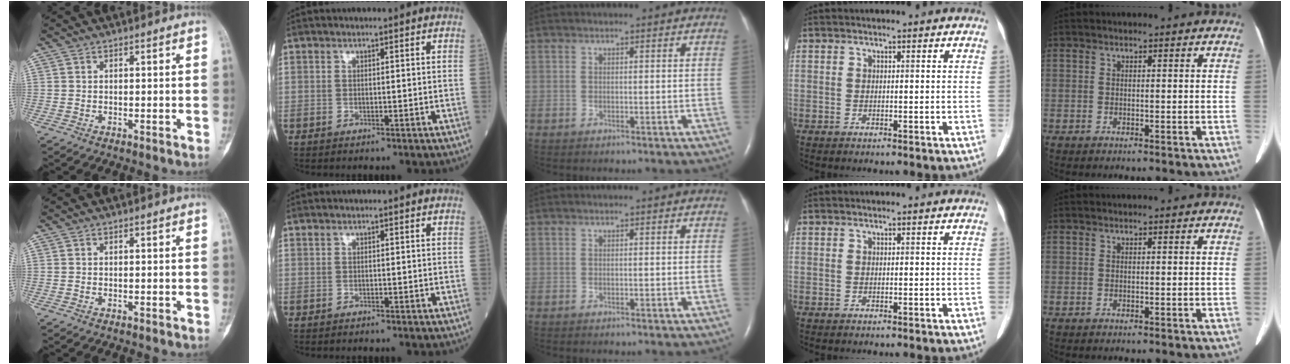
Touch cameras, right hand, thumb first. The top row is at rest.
{}